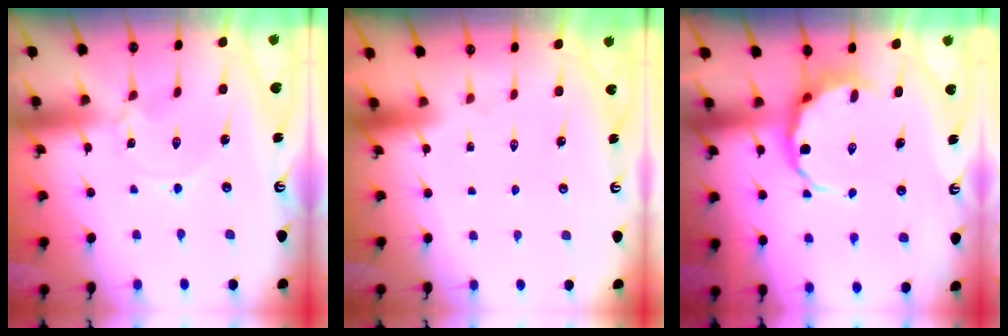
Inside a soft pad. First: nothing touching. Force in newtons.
{"total": 1.6, "press": 1.6, "slide": 0.1}
{"total": 5.5, "press": 5.2, "slide": 1.8}